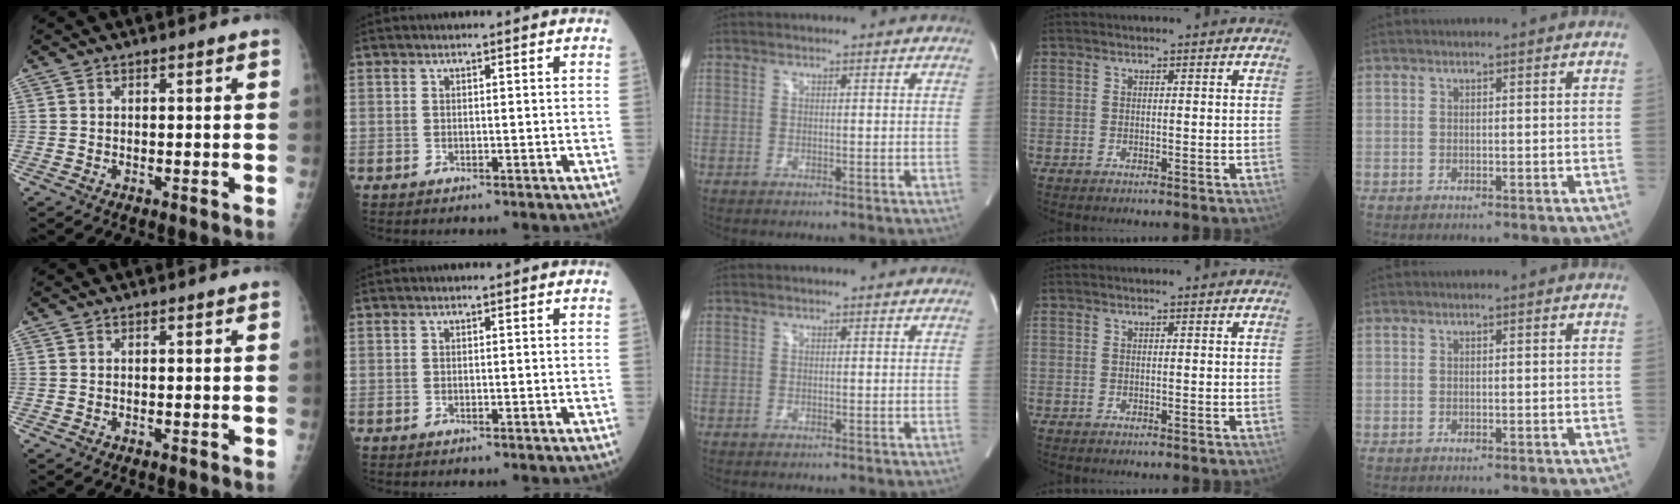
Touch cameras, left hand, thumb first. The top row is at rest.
{}